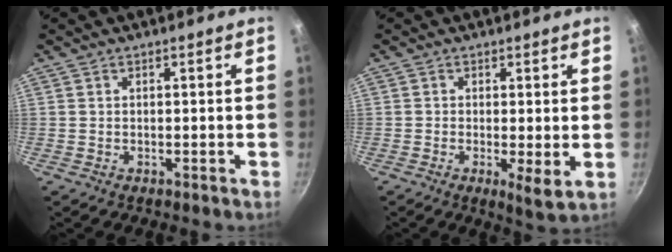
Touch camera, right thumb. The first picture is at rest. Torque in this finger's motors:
{"motor_torque": [-0.19, 0.02, -0.30, 0.03, -0.05]}